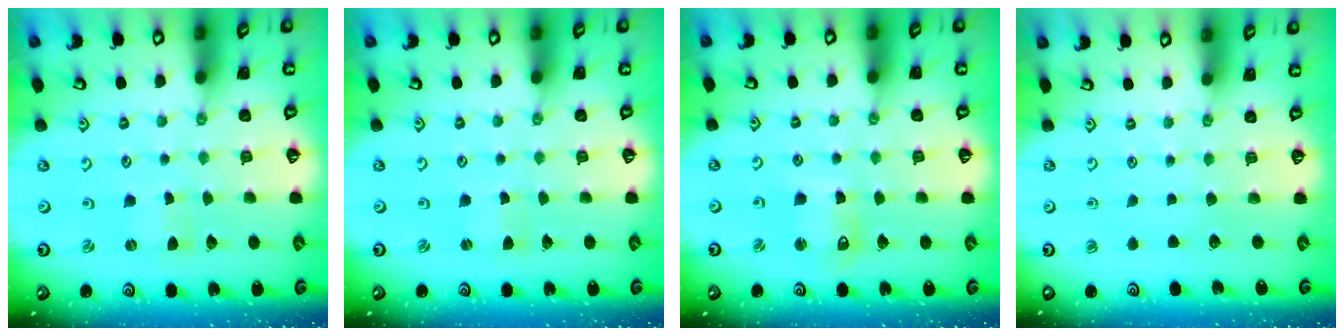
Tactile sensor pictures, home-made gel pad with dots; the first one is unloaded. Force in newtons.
{"total": 0.8, "press": 0.8, "slide": 0.2}
{"total": 6.5, "press": 6.4, "slide": 1.2}
{"total": 0.0}